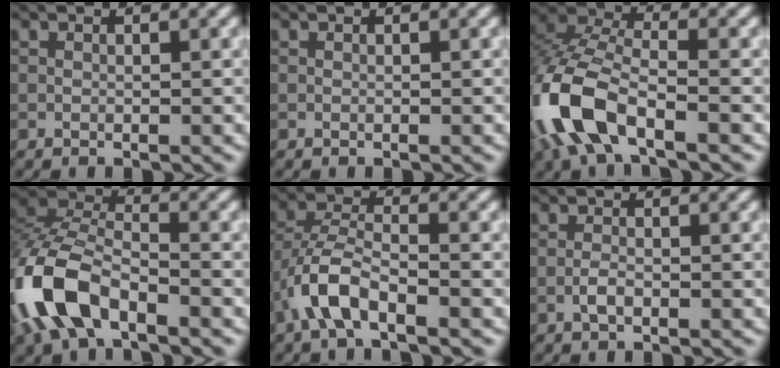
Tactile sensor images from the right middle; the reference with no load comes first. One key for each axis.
{"total": 0.0}
{"total": 10.1, "fx": -5.0, "fy": 4.6, "fz": 7.4, "tx": -0.178, "ty": -0.005, "tz": -0.110}
{"total": 9.2, "fx": -4.9, "fy": 4.5, "fz": 6.4, "tx": -0.149, "ty": 0.003, "tz": -0.107}
{"total": 5.0, "fx": -2.8, "fy": 1.8, "fz": 3.7, "tx": -0.077, "ty": 0.005, "tz": -0.063}
{"total": 1.2, "fx": -0.5, "fy": 0.4, "fz": 1.0, "tx": -0.021, "ty": 0.002, "tz": -0.013}